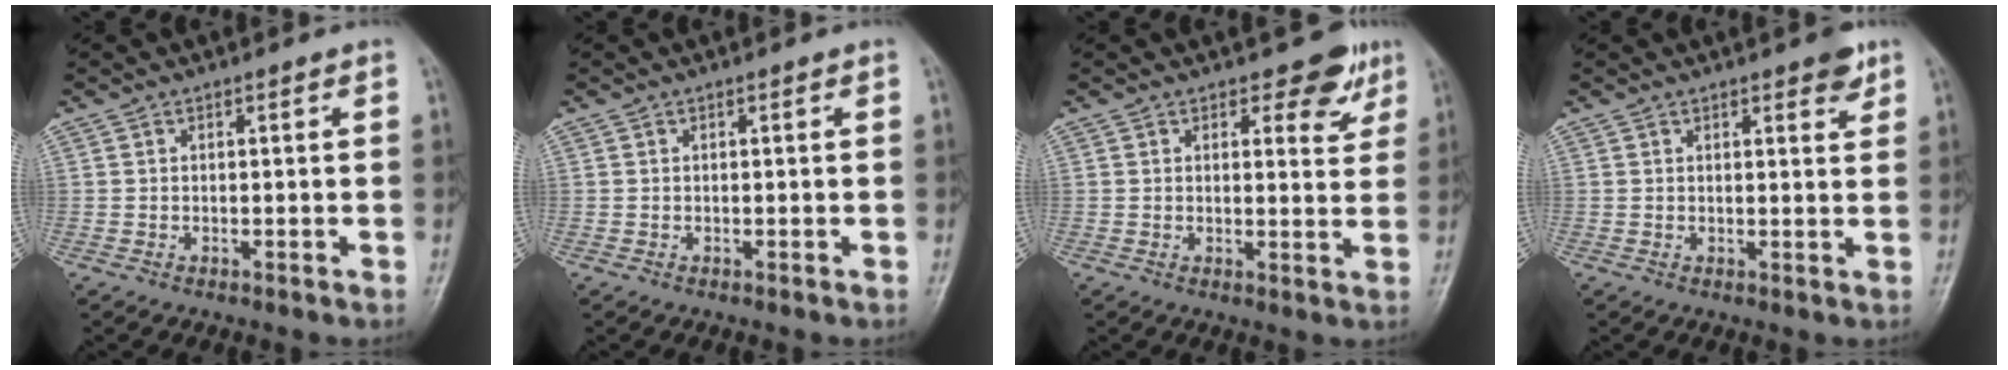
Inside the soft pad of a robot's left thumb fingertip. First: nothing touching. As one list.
[{"total": 0.0}, {"total": 5.5, "force": [3.5, 2.8, 3.1], "torque": [-0.006, -0.018, 0.041]}, {"total": 3.6, "force": [2.3, 1.2, 2.5], "torque": [-0.022, -0.010, 0.025]}]